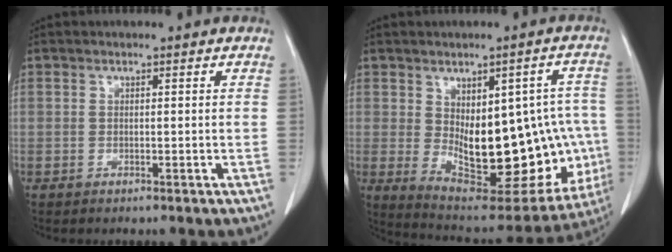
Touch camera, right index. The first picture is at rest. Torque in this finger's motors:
{"motor_torque": [1.59, -0.48, 0.44, 0.17]}